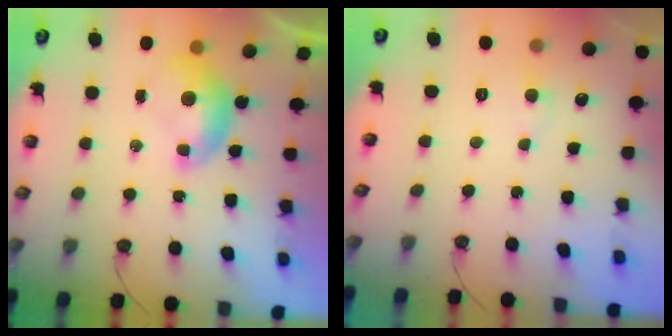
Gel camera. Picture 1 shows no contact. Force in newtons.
{"total": 1.3, "press": 1.1, "slide": 0.6}